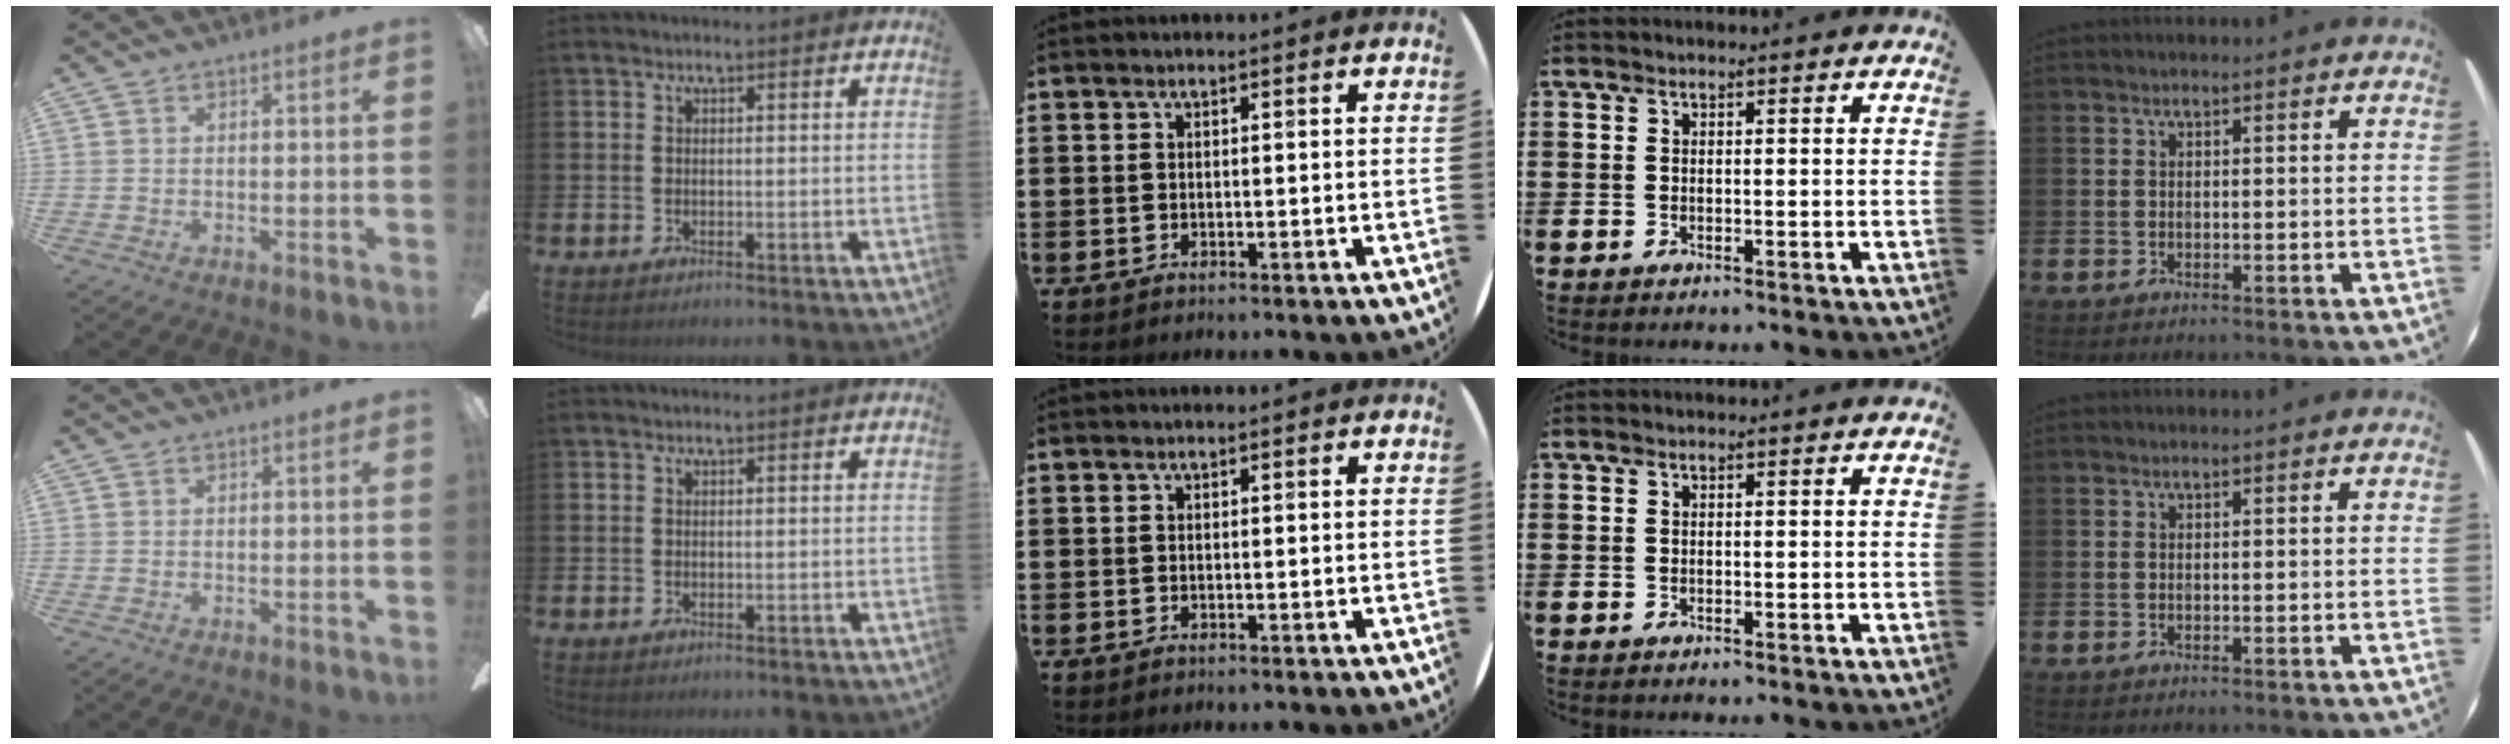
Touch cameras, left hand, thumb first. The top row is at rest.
{}